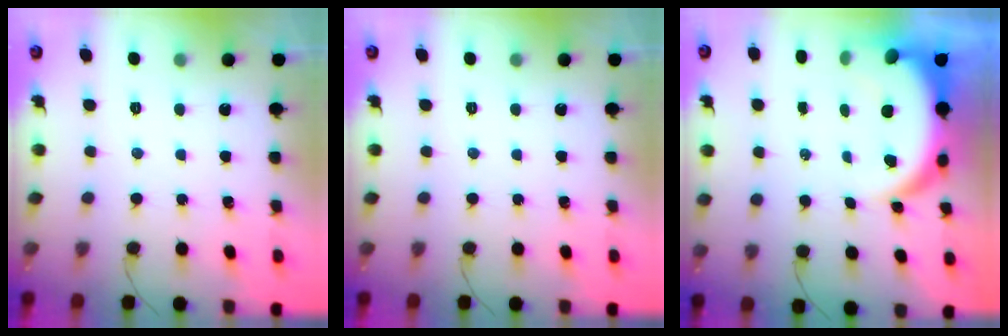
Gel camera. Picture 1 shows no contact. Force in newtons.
{"total": 0.0}
{"total": 9.6, "press": 9.6, "slide": 1.2}